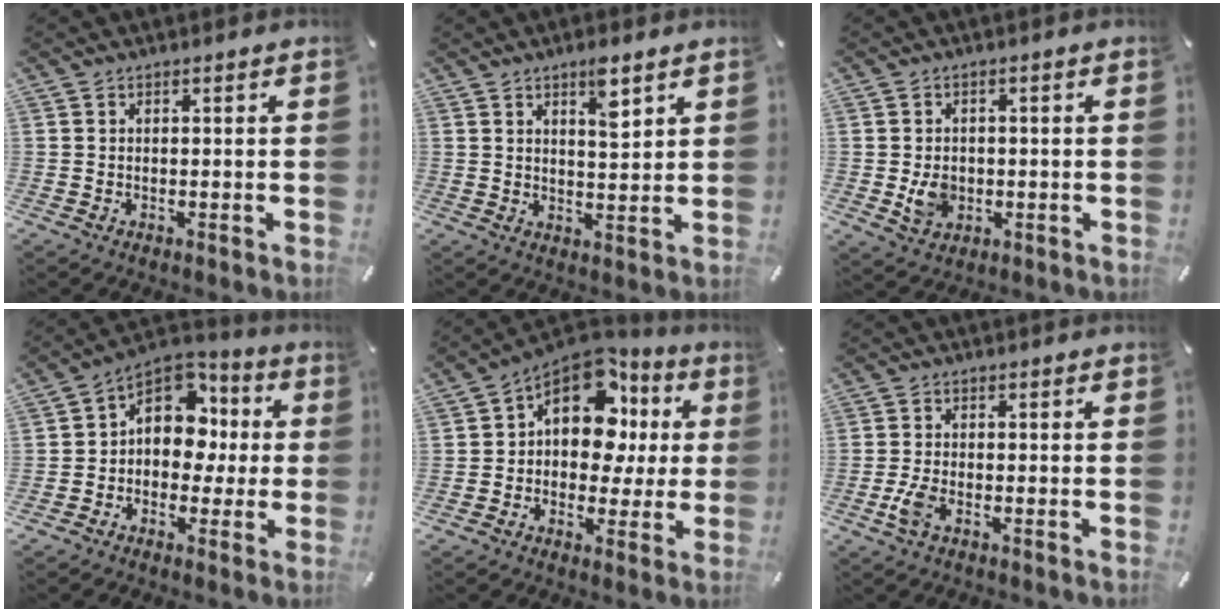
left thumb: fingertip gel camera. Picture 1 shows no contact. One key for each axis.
{"total": 5.9, "fx": 3.8, "fy": 1.8, "fz": 4.1, "tx": -0.057, "ty": -0.023, "tz": 0.059}
{"total": 5.4, "fx": -0.7, "fy": 4.5, "fz": 2.8, "tx": -0.037, "ty": -0.006, "tz": -0.015}
{"total": 12.1, "fx": 2.3, "fy": 9.7, "fz": 6.9, "tx": -0.107, "ty": -0.015, "tz": 0.044}
{"total": 15.2, "fx": 5.3, "fy": 10.3, "fz": 9.7, "tx": -0.155, "ty": -0.034, "tz": 0.096}
{"total": 3.6, "fx": -1.7, "fy": 1.6, "fz": 2.7, "tx": -0.071, "ty": -0.002, "tz": -0.035}